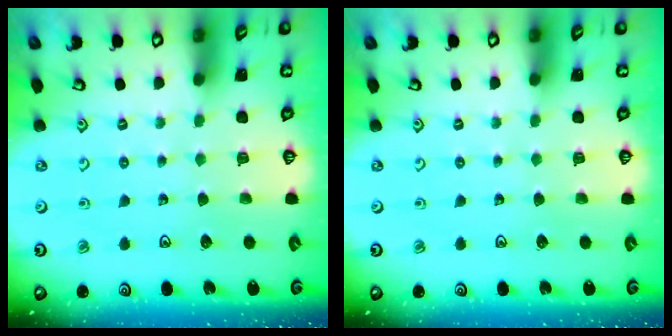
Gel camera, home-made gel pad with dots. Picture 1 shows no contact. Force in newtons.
{"total": 0.0}